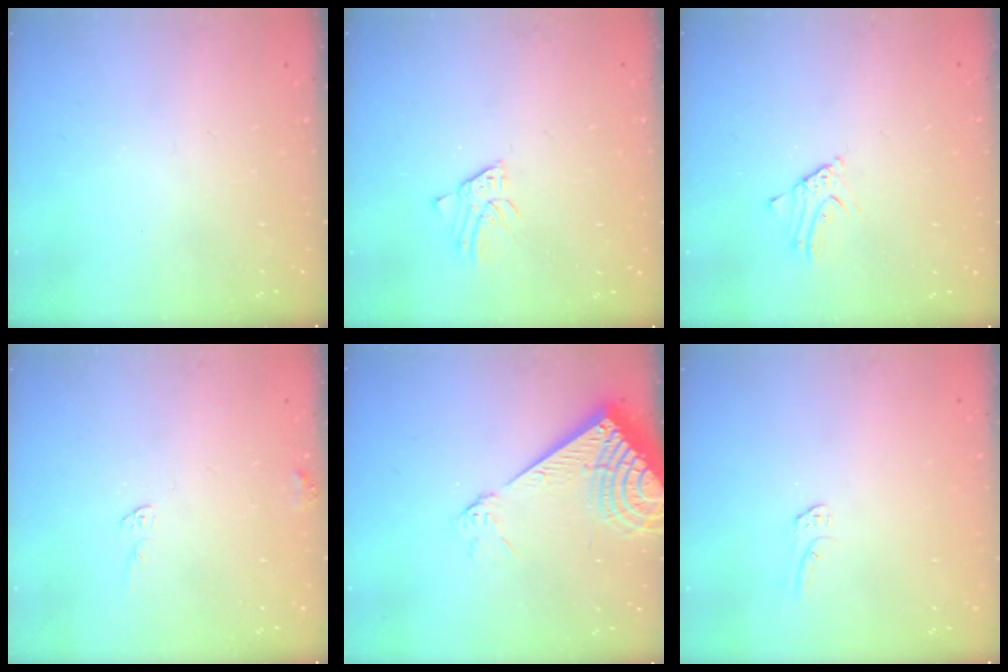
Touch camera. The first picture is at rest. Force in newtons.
{"total": 1.6, "press": 1.6, "slide": 0.0}
{"total": 2.5, "press": 2.5, "slide": 0.2}
{"total": 5.3, "press": 5.3, "slide": 0.3}
{"total": 11.4, "press": 11.3, "slide": 1.9}
{"total": 4.1, "press": 4.0, "slide": 0.6}